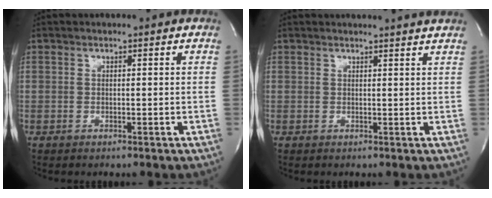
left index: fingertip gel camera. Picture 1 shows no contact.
{"total": 4.9, "force": [4.7, -0.6, 1.2], "torque": [-0.011, 0.002, 0.038]}